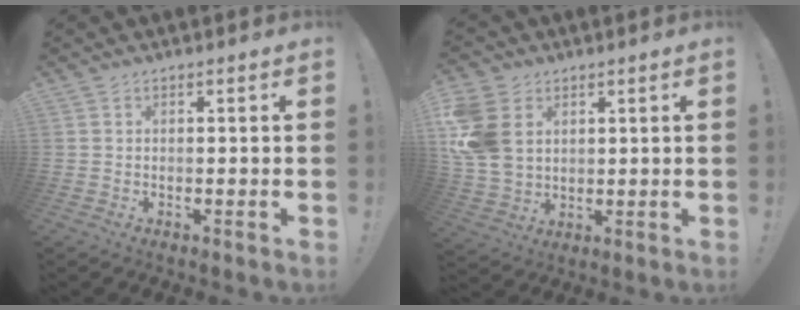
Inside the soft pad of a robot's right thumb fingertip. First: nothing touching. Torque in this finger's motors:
{"motor_torque": [0.29, 0.35, 0.35, 0.17, 0.29]}